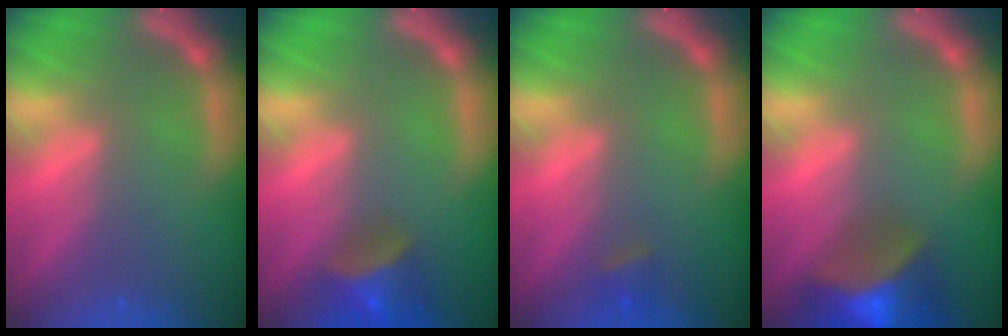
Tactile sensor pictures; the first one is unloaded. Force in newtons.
{"total": 5.0}
{"total": 1.4}
{"total": 9.9}